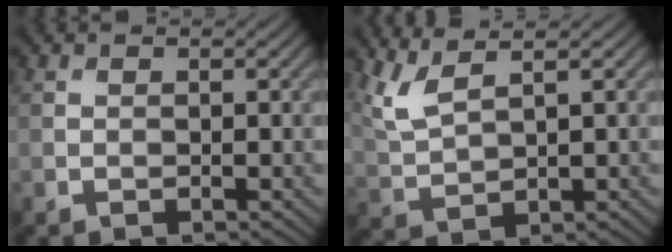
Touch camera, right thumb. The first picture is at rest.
{"total": 4.8, "force": [3.2, 1.2, 3.4], "torque": [-0.091, 0.005, 0.074]}